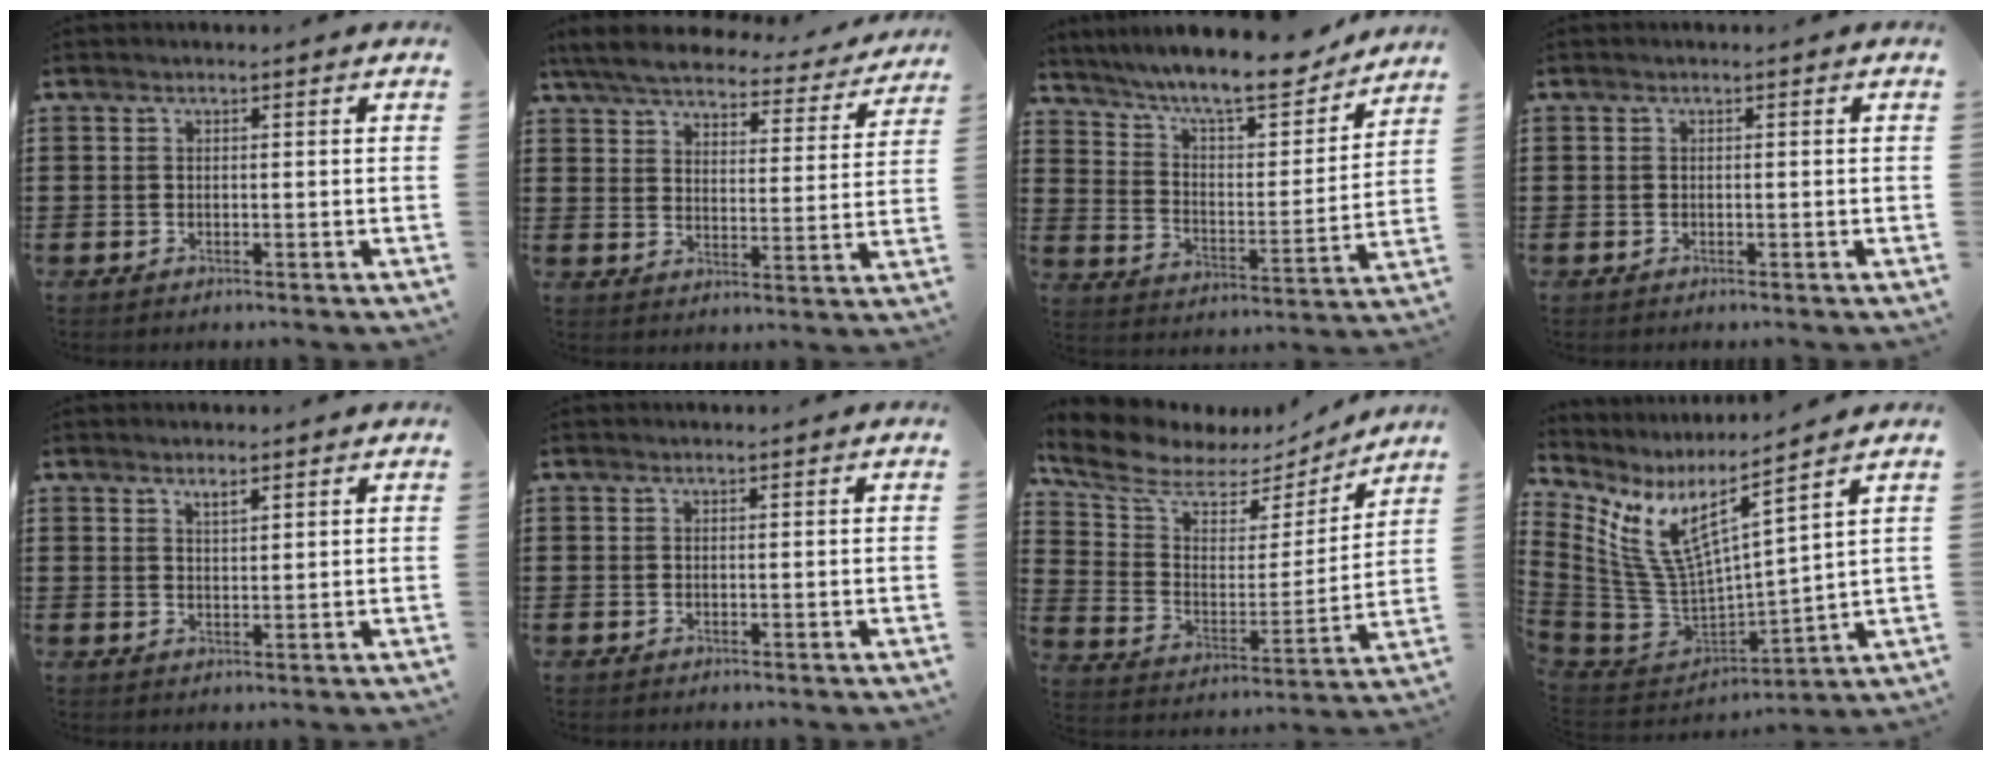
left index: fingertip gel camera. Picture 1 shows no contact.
{"total": 6.0, "force": [5.6, 0.8, 2.0], "torque": [-0.064, -0.032, 0.095]}
{"total": 9.8, "force": [8.8, 0.9, 4.3], "torque": [-0.109, -0.055, 0.148]}
{"total": 0.0}
{"total": 1.8, "force": [1.5, 0.4, 0.8], "torque": [-0.018, 0.002, 0.027]}
{"total": 0.0}
{"total": 7.9, "force": [6.2, 3.5, 3.5], "torque": [-0.104, -0.038, 0.107]}
{"total": 7.9, "force": [4.0, 2.1, 6.5], "torque": [-0.165, -0.056, 0.062]}